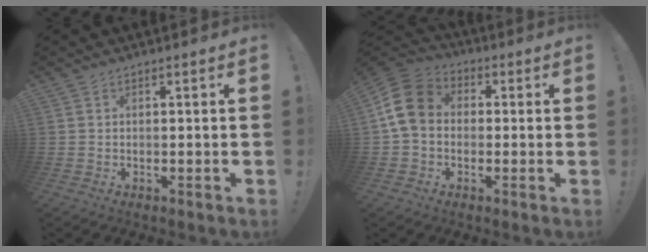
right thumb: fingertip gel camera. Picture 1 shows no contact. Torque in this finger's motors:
{"motor_torque": [0.58, 1.14, 0.46, 0.35, 0.37]}